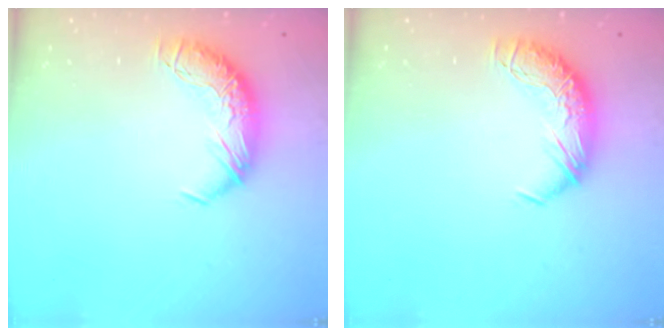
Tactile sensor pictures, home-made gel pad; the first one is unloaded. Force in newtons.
{"total": 0.0}